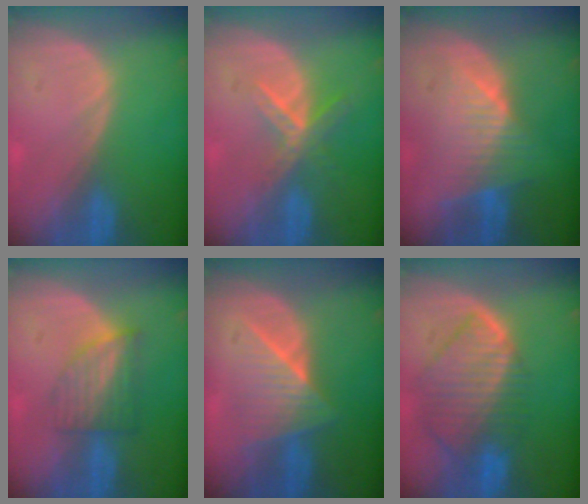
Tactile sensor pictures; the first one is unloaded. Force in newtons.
{"total": 5.7, "press": 5.0, "slide": 2.8}
{"total": 7.9, "press": 6.9, "slide": 3.9}
{"total": 6.3, "press": 5.6, "slide": 2.9}
{"total": 6.5, "press": 6.4, "slide": 1.0}
{"total": 10.0, "press": 8.7, "slide": 5.0}